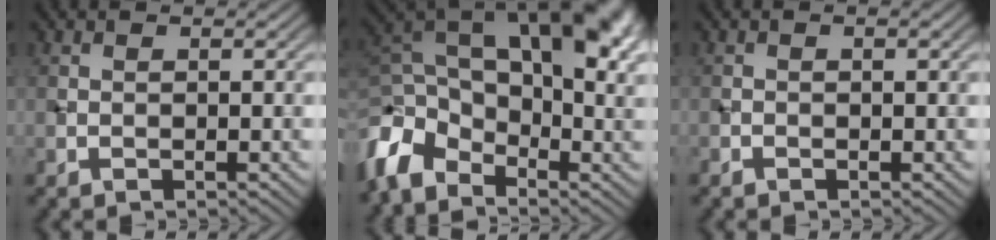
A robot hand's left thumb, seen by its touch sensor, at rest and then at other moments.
{"total": 14.2, "force": [-1.3, 8.8, 11.1], "torque": [-0.242, 0.014, -0.031]}
{"total": 0.9, "force": [-0.2, 0.2, 0.9], "torque": [-0.017, 0.000, -0.004]}